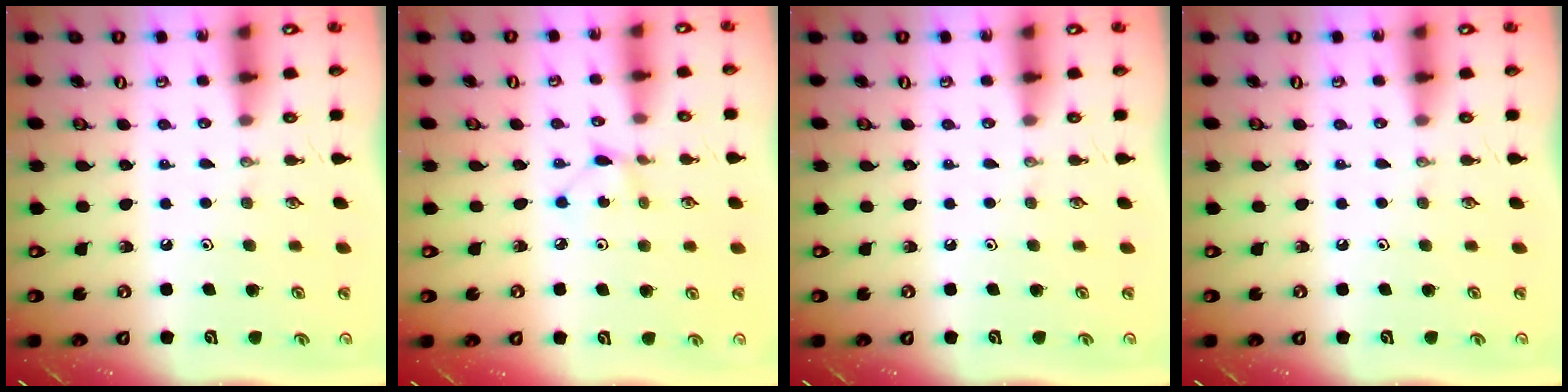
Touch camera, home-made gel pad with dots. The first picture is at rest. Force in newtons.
{"total": 2.5, "press": 2.5, "slide": 0.4}
{"total": 0.0}
{"total": 0.0}